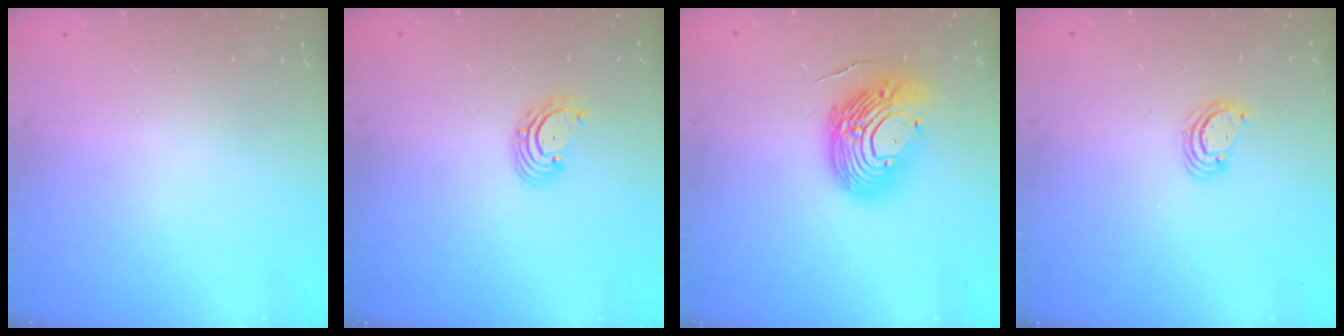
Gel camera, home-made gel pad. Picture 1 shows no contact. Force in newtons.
{"total": 2.9, "press": 2.9, "slide": 0.3}
{"total": 14.9, "press": 14.7, "slide": 2.7}
{"total": 2.5, "press": 2.5, "slide": 0.2}